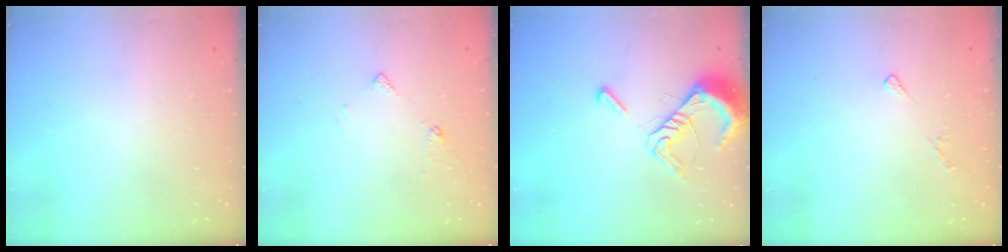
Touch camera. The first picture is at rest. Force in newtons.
{"total": 6.1, "press": 5.9, "slide": 1.3}
{"total": 9.5, "press": 9.4, "slide": 1.3}
{"total": 5.8, "press": 5.7, "slide": 0.6}